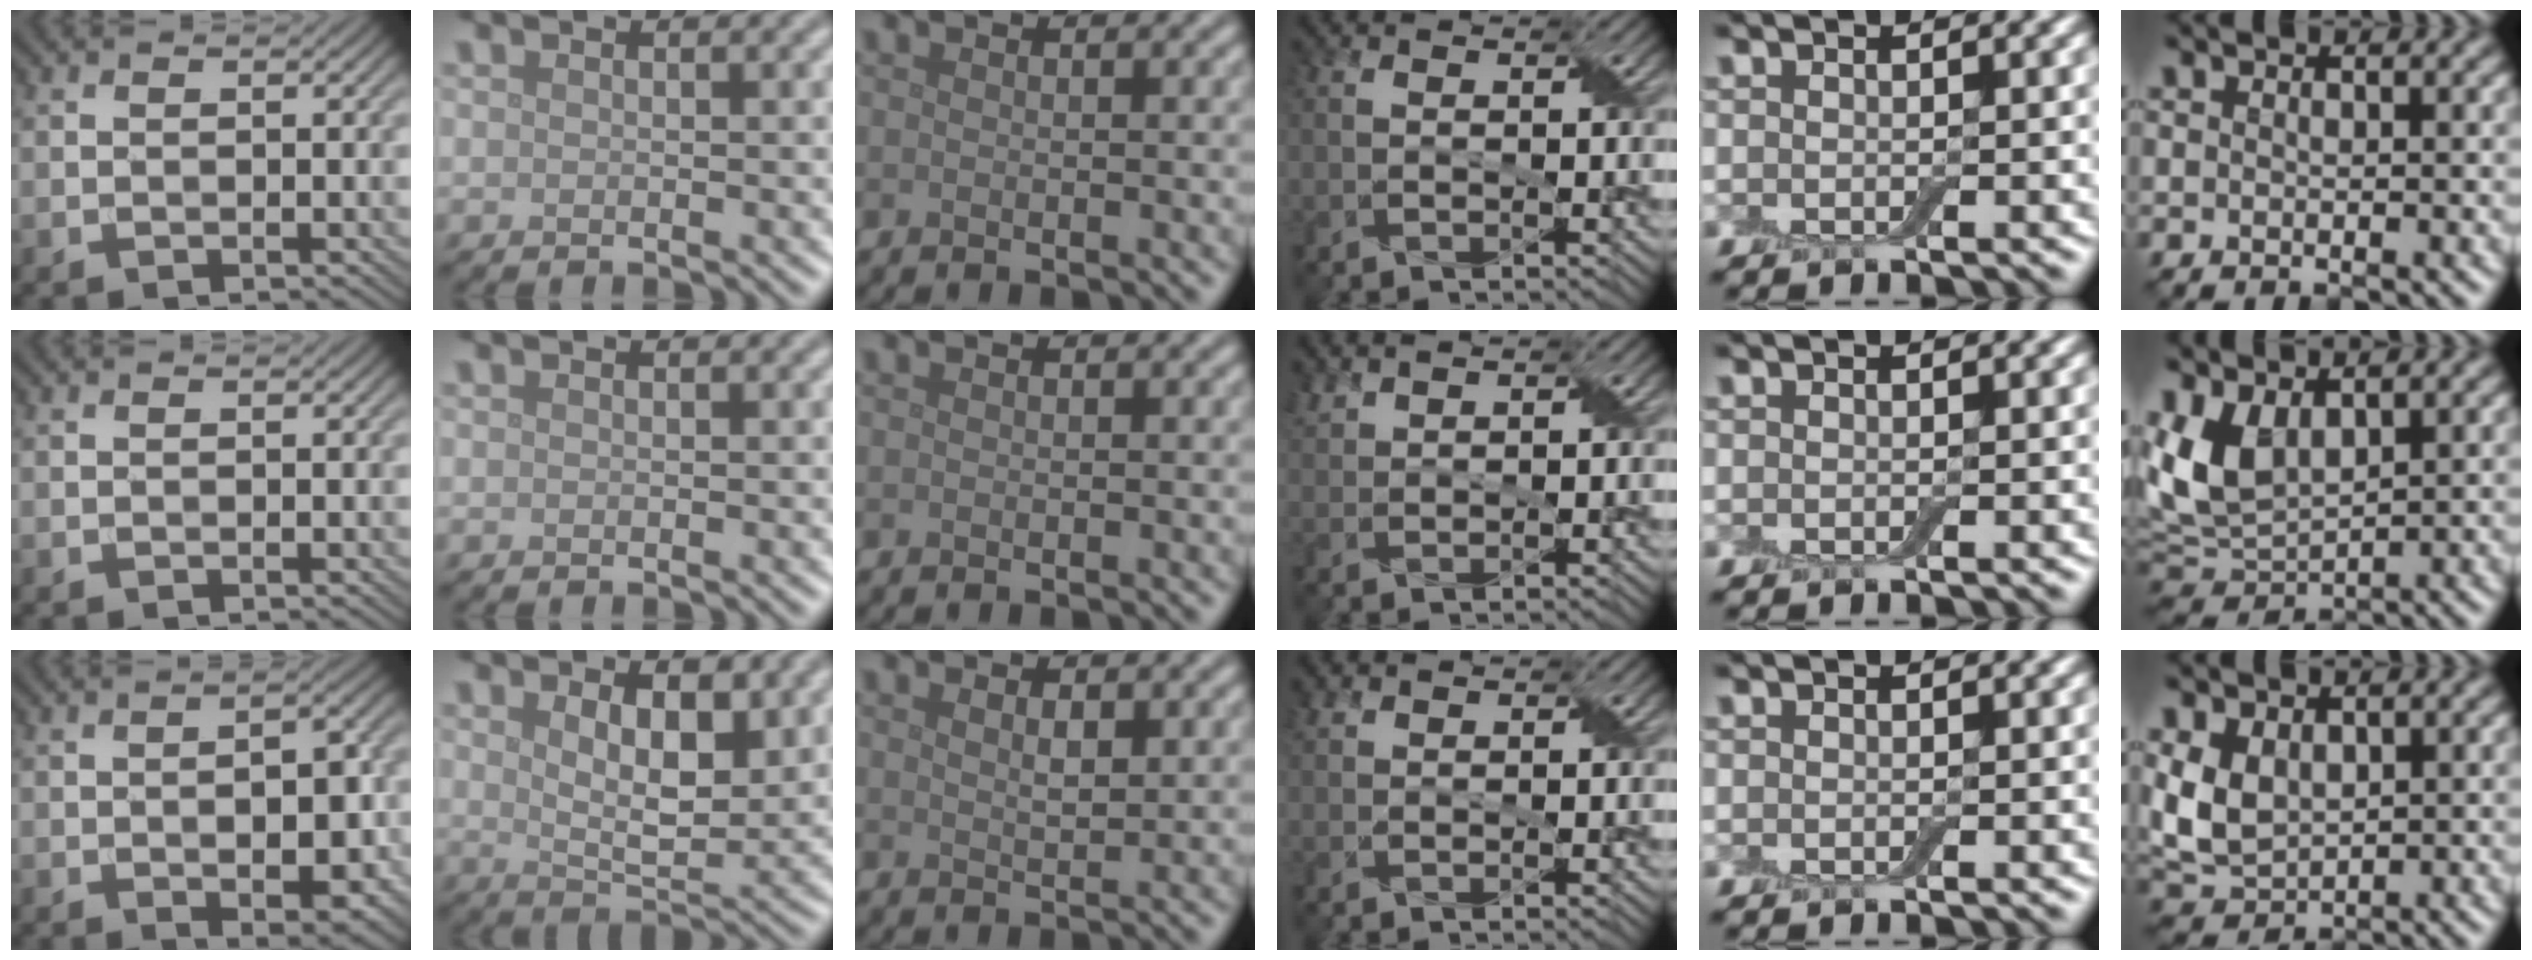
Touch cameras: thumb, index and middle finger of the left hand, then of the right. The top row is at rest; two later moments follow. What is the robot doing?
{"motion": "wrap", "object": "adhesive wrap"}